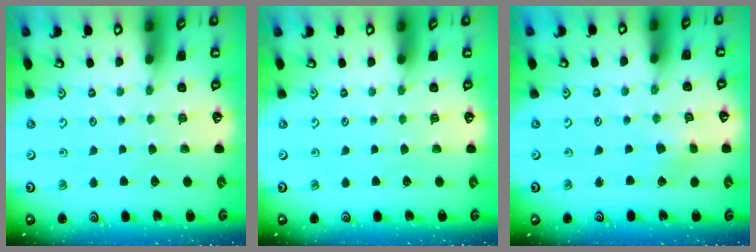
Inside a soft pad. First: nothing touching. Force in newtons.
{"total": 0.0}
{"total": 2.9, "press": 2.9, "slide": 0.3}